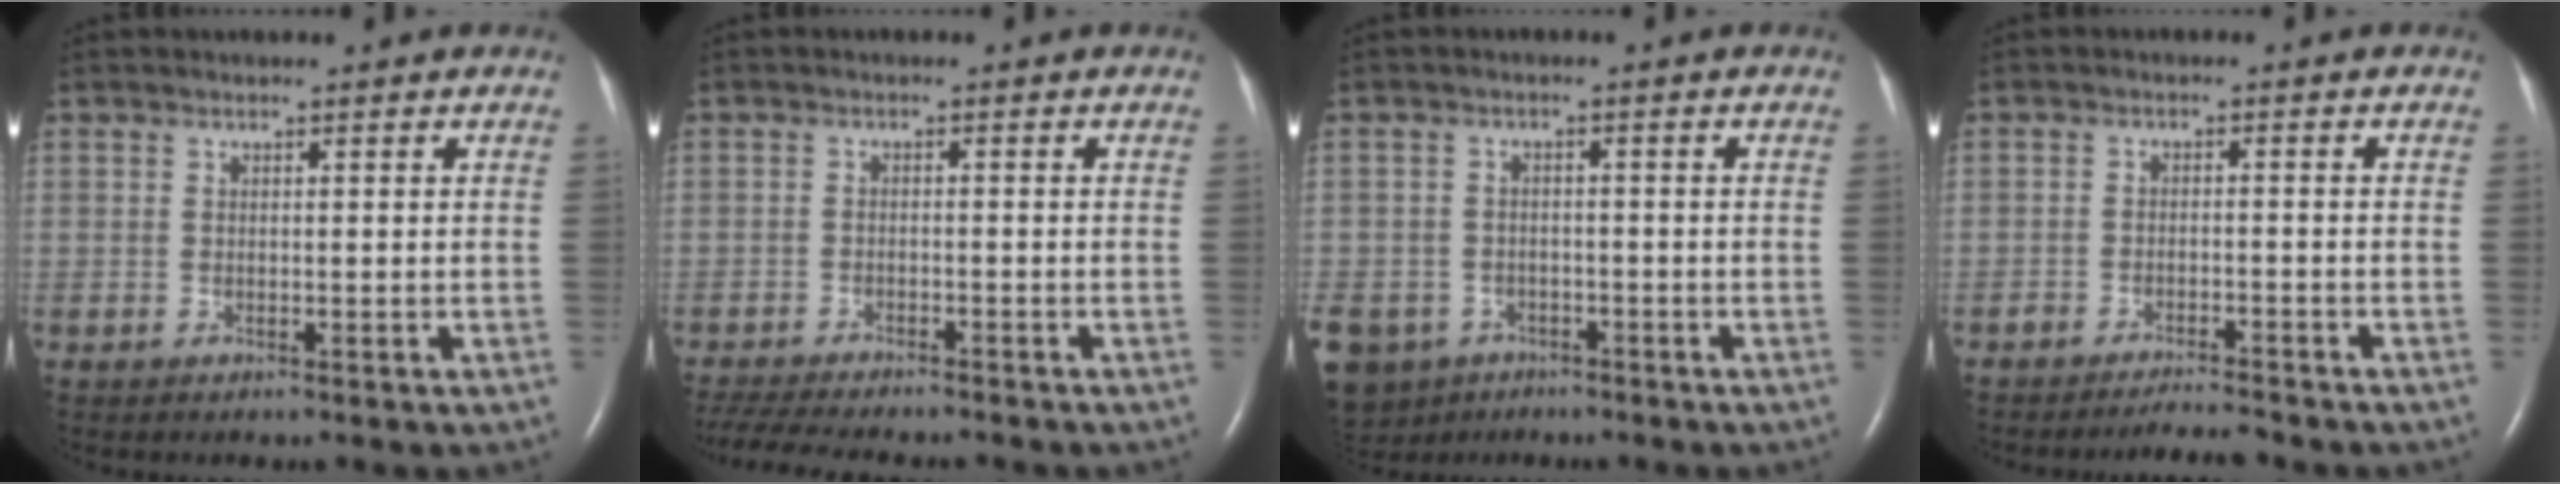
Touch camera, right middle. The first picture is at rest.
{"total": 12.2, "force": [-10.8, 2.0, 5.3], "torque": [-0.095, -0.017, -0.155]}
{"total": 10.7, "force": [-6.6, 7.9, 2.7], "torque": [-0.087, -0.006, -0.098]}
{"total": 3.9, "force": [-3.7, 0.2, 1.0], "torque": [-0.017, -0.012, -0.061]}